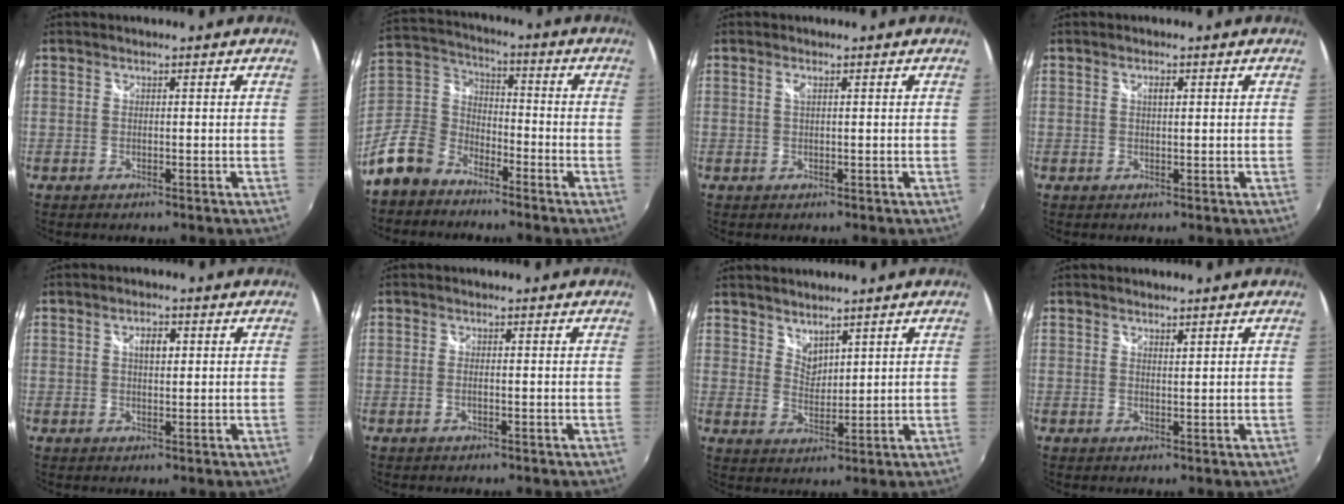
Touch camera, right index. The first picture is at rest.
{"total": 13.6, "force": [-9.1, 8.6, 5.2], "torque": [-0.142, 0.031, -0.176]}
{"total": 0.8, "force": [0.4, -0.2, 0.7], "torque": [-0.015, 0.002, 0.005]}
{"total": 1.2, "force": [0.5, 0.3, 1.1], "torque": [-0.018, 0.003, 0.008]}
{"total": 2.8, "force": [0.9, 1.2, 2.3], "torque": [-0.038, 0.007, 0.013]}
{"total": 1.0, "force": [-0.3, 0.3, 0.9], "torque": [-0.021, 0.000, -0.007]}
{"total": 4.8, "force": [4.1, 2.0, 1.2], "torque": [-0.009, 0.000, 0.080]}
{"total": 1.1, "force": [1.0, 0.0, 0.5], "torque": [-0.006, 0.000, 0.016]}